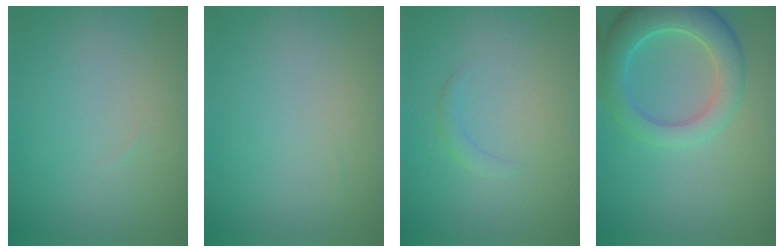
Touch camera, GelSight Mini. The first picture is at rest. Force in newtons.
{"total": 0.0}
{"total": 0.9, "press": 0.9, "slide": 0.0}
{"total": 6.3, "press": 6.3, "slide": 0.3}